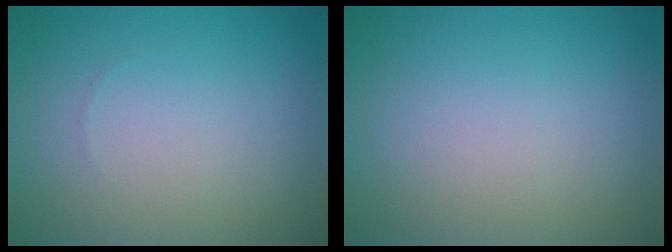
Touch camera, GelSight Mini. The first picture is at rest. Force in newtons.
{"total": 0.0}